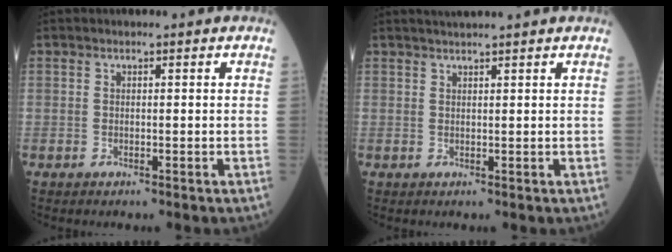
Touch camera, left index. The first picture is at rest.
{"total": 3.3, "force": [3.0, -0.7, 1.4], "torque": [-0.014, 0.020, 0.048]}